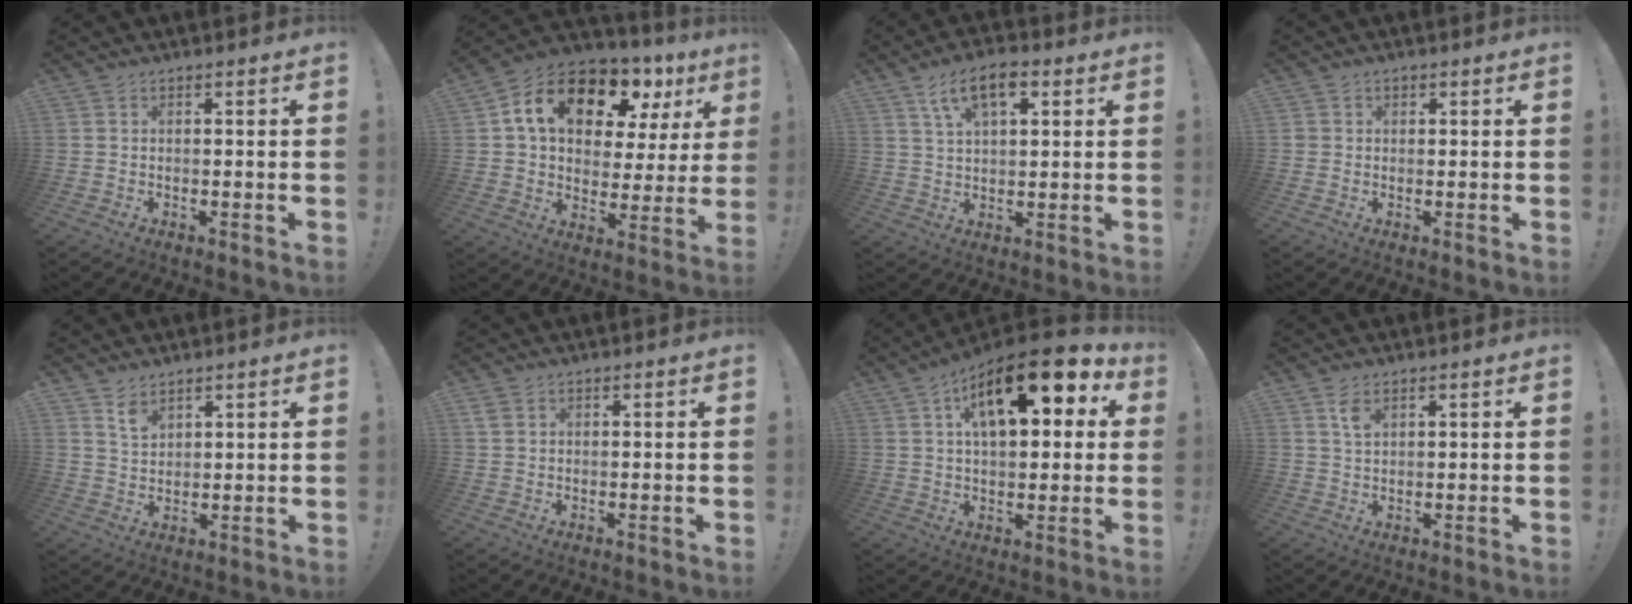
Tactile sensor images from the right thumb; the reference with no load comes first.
{"total": 17.6, "force": [9.6, 9.7, 11.2], "torque": [-0.188, -0.042, 0.170]}
{"total": 9.5, "force": [4.6, 4.3, 7.2], "torque": [-0.121, -0.003, 0.084]}
{"total": 1.5, "force": [0.5, 1.3, 0.3], "torque": [0.002, -0.002, 0.009]}
{"total": 5.2, "force": [4.0, 2.7, 1.9], "torque": [-0.017, -0.031, 0.070]}
{"total": 2.0, "force": [1.0, 1.4, 1.0], "torque": [-0.015, 0.001, 0.020]}
{"total": 18.4, "force": [7.3, 8.2, 14.7], "torque": [-0.217, -0.027, 0.117]}
{"total": 3.7, "force": [1.9, 1.8, 2.6], "torque": [-0.041, -0.007, 0.033]}